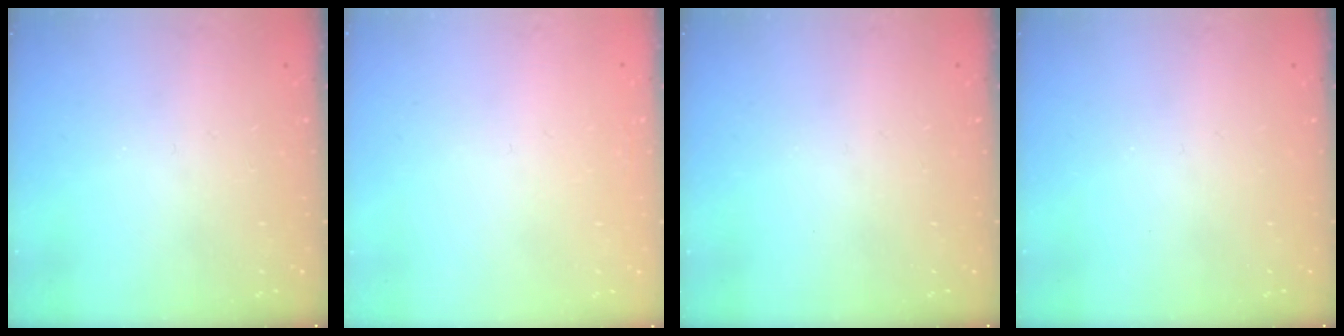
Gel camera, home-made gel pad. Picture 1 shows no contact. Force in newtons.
{"total": 0.9, "press": 0.9, "slide": 0.1}
{"total": 0.0}
{"total": 0.0}